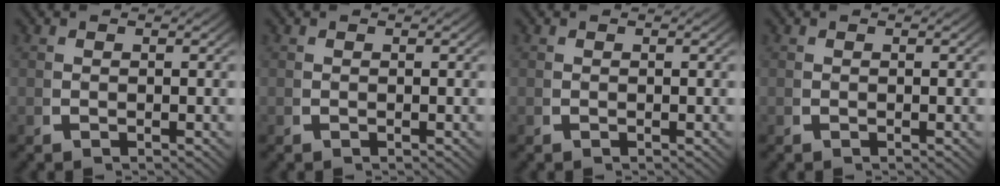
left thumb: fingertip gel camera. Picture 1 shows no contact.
{"total": 0.0}
{"total": 0.0}
{"total": 0.0}